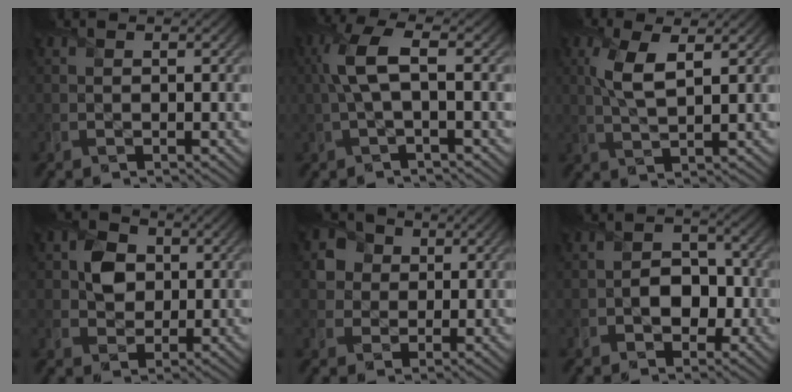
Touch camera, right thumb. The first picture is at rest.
{"total": 5.3, "force": [0.6, 1.5, 5.0], "torque": [-0.117, 0.018, 0.003]}
{"total": 5.2, "force": [1.6, 1.8, 4.6], "torque": [-0.111, 0.003, 0.030]}
{"total": 4.7, "force": [0.8, 4.0, 2.3], "torque": [-0.049, 0.005, 0.003]}
{"total": 5.0, "force": [1.5, 4.4, 1.7], "torque": [-0.048, 0.004, 0.014]}
{"total": 4.4, "force": [-1.2, 3.4, 2.5], "torque": [-0.014, 0.002, -0.035]}